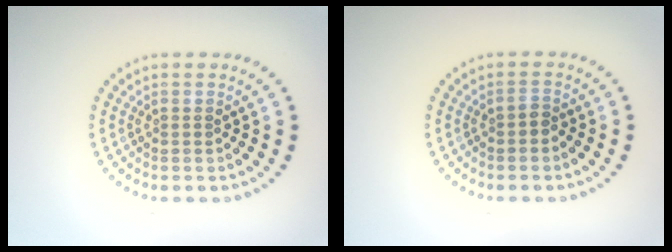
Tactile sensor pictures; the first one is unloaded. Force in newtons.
{"total": 0.9, "press": 0.7, "slide": 0.6}